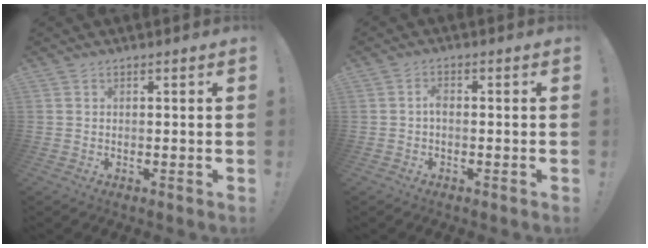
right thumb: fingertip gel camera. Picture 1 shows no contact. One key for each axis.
{"total": 2.0, "fx": -0.5, "fy": 0.9, "fz": 1.7, "tx": -0.032, "ty": 0.004, "tz": -0.011}